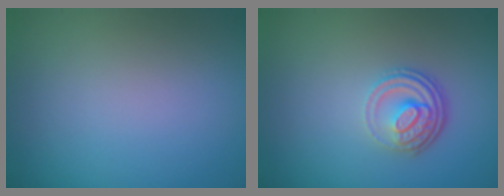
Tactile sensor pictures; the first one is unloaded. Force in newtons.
{"total": 3.9, "press": 2.8, "slide": 2.7}